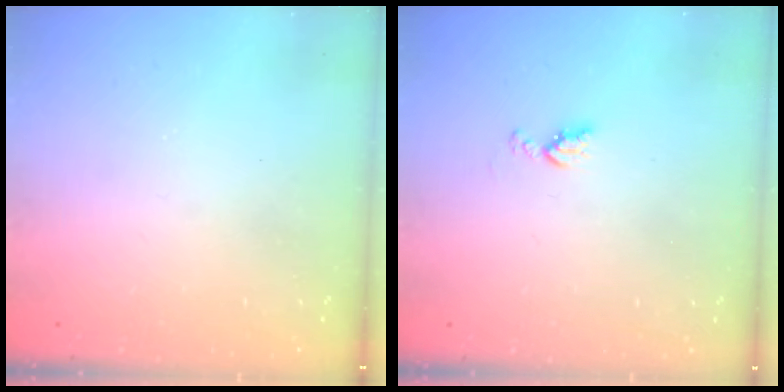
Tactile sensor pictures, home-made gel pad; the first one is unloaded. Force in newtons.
{"total": 4.5, "press": 4.5, "slide": 0.6}